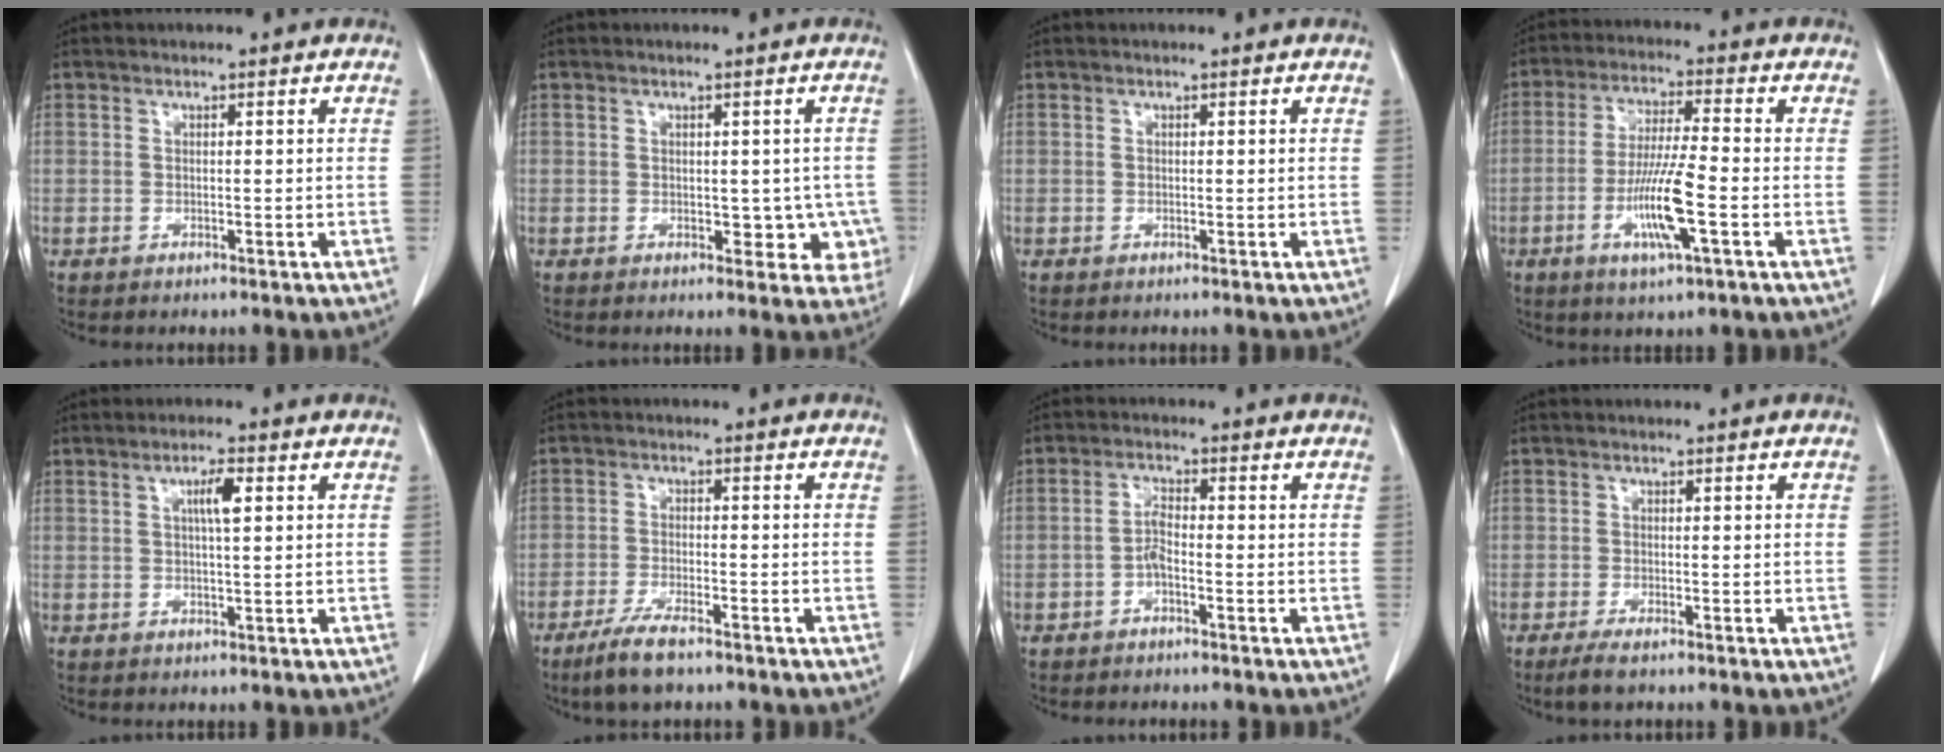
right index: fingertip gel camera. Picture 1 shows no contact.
{"total": 4.6, "force": [-0.4, 3.2, 3.3], "torque": [-0.012, 0.010, 0.001]}
{"total": 0.0}
{"total": 9.8, "force": [-3.2, 0.3, 9.2], "torque": [-0.179, -0.012, -0.064]}
{"total": 3.4, "force": [1.0, 0.4, 3.2], "torque": [-0.056, 0.002, 0.017]}
{"total": 5.9, "force": [-4.3, 0.9, 3.8], "torque": [-0.081, -0.012, -0.077]}
{"total": 2.4, "force": [-1.2, 0.6, 2.0], "torque": [-0.041, 0.003, -0.024]}
{"total": 2.6, "force": [-1.9, 0.4, 1.8], "torque": [-0.039, -0.006, -0.034]}